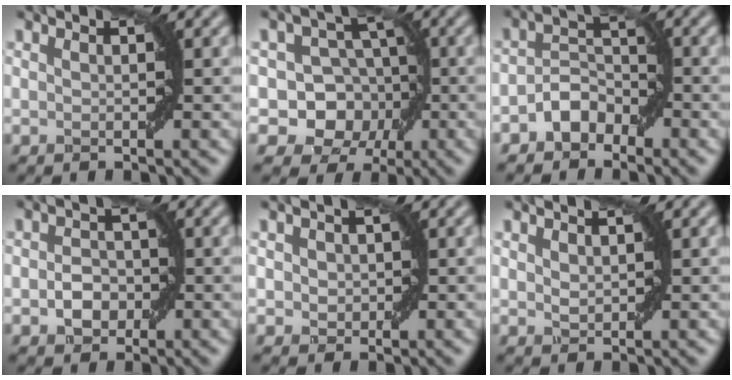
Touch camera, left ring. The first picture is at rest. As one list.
[{"total": 8.1, "force": [-1.4, 7.4, 3.0], "torque": [-0.030, 0.027, -0.049]}, {"total": 2.9, "force": [-1.9, 1.8, 1.2], "torque": [-0.012, 0.015, -0.036]}, {"total": 2.4, "force": [-0.7, 1.9, 1.3], "torque": [-0.019, 0.002, -0.014]}, {"total": 1.6, "force": [0.1, 1.4, 0.7], "torque": [-0.006, 0.001, 0.000]}, {"total": 1.0, "force": [0.5, 0.7, 0.5], "torque": [-0.009, 0.001, 0.014]}]